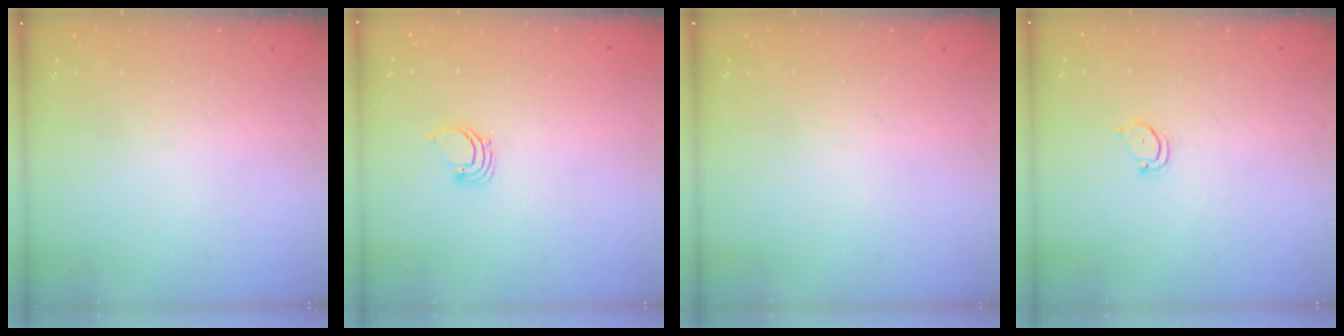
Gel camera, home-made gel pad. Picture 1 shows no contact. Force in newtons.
{"total": 2.3, "press": 2.3, "slide": 0.1}
{"total": 0.0}
{"total": 2.5, "press": 2.5, "slide": 0.3}